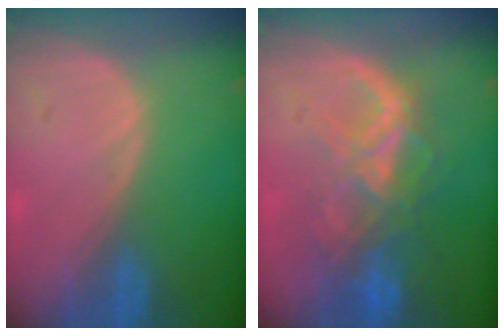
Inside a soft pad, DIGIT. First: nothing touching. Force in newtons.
{"total": 8.8, "press": 7.5, "slide": 4.6}